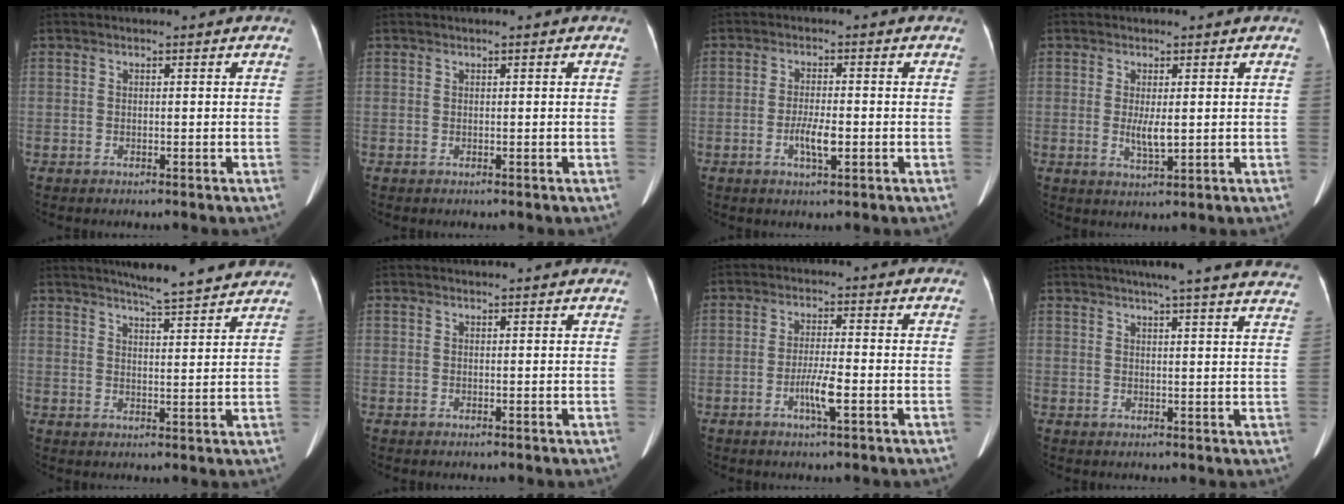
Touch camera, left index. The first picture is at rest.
{"total": 0.0}
{"total": 3.8, "force": [-1.2, 0.8, 3.5], "torque": [-0.069, -0.001, -0.020]}
{"total": 3.0, "force": [0.2, 0.6, 2.9], "torque": [-0.057, -0.007, 0.007]}
{"total": 11.3, "force": [10.2, 0.6, 4.8], "torque": [-0.070, 0.007, 0.129]}
{"total": 3.4, "force": [3.2, 0.3, 1.1], "torque": [-0.017, 0.017, 0.034]}
{"total": 4.2, "force": [-1.6, 0.0, 3.8], "torque": [-0.076, -0.006, -0.031]}
{"total": 22.7, "force": [20.2, 1.0, 10.2], "torque": [-0.144, -0.023, 0.231]}